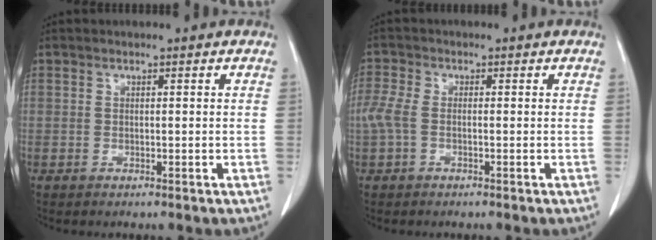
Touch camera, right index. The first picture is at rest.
{"total": 3.3, "force": [-0.6, 1.6, 2.8], "torque": [-0.081, 0.009, -0.015]}